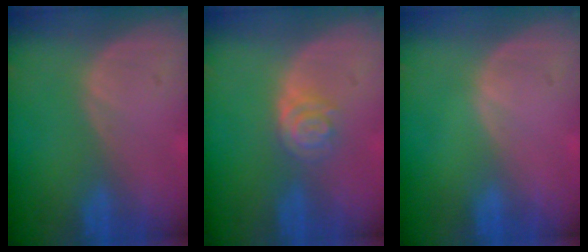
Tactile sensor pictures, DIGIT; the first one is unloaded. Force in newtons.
{"total": 4.0, "press": 3.6, "slide": 1.9}
{"total": 0.0}